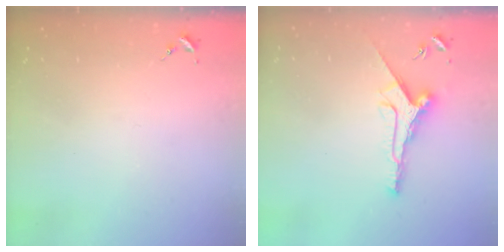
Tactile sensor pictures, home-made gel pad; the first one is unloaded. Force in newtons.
{"total": 10.5, "press": 10.5, "slide": 0.3}